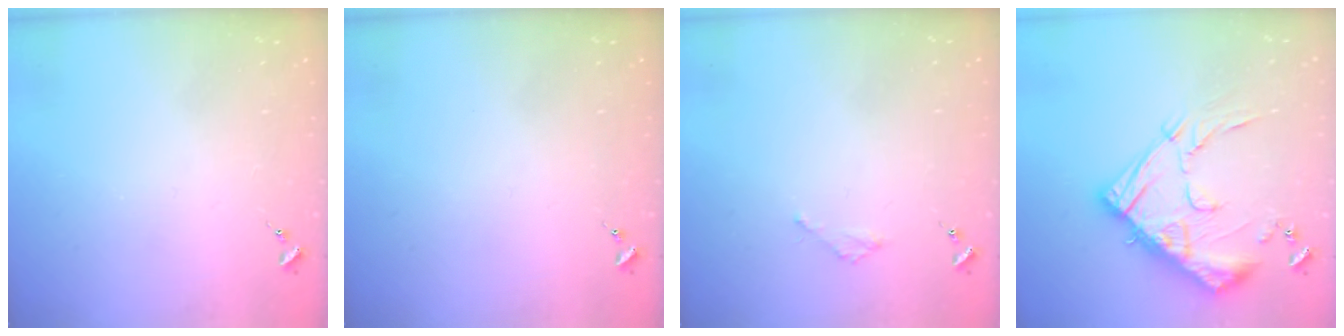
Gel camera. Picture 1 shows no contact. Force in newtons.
{"total": 0.0}
{"total": 1.8, "press": 1.8, "slide": 0.2}
{"total": 19.3, "press": 19.2, "slide": 2.0}